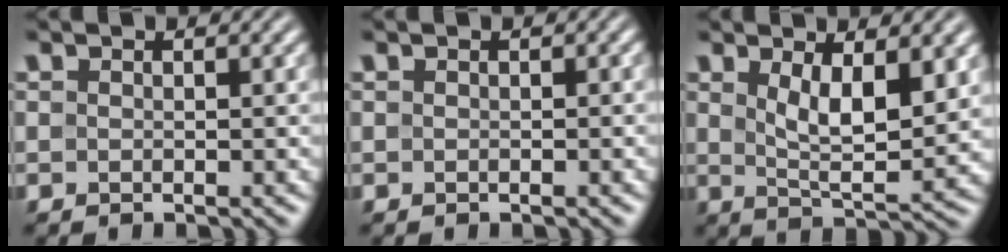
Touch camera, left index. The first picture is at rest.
{"total": 0.0}
{"total": 5.6, "force": [1.7, 2.0, 4.9], "torque": [-0.094, -0.009, 0.037]}